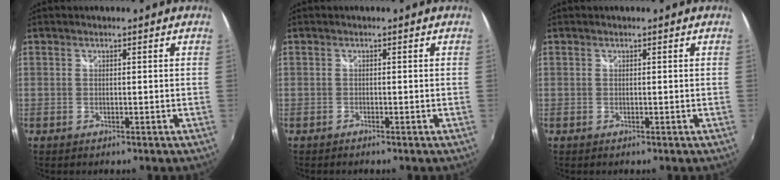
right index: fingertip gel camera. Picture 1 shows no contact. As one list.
[{"total": 0.6, "force": [-0.5, 0.1, 0.2], "torque": [-0.005, -0.003, -0.011]}, {"total": 0.0}]